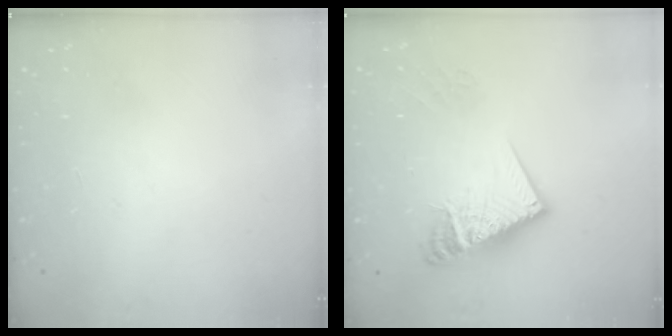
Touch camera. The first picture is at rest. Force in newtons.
{"total": 14.7, "press": 14.6, "slide": 1.5}